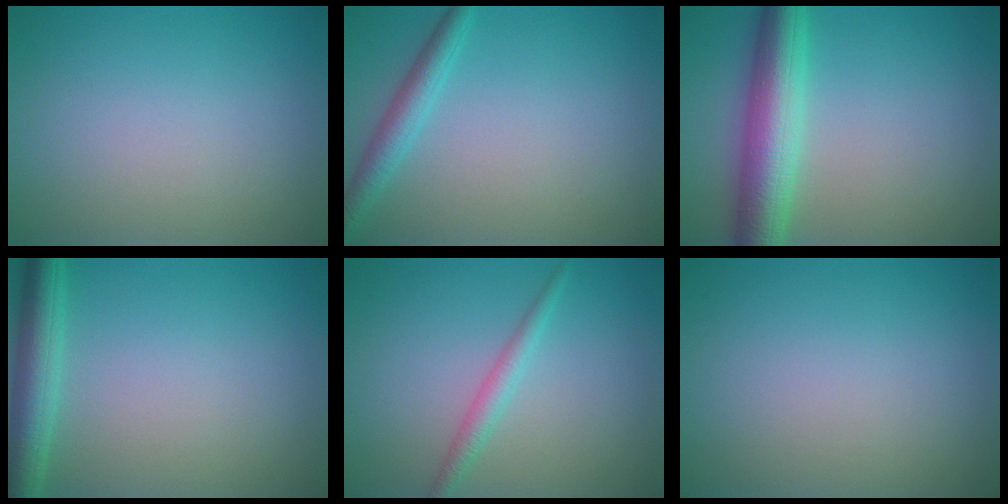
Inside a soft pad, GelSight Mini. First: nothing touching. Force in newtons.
{"total": 2.5, "press": 2.5, "slide": 0.1}
{"total": 6.8, "press": 6.8, "slide": 0.1}
{"total": 4.0, "press": 4.0, "slide": 0.2}
{"total": 1.8, "press": 1.8, "slide": 0.1}
{"total": 0.0}